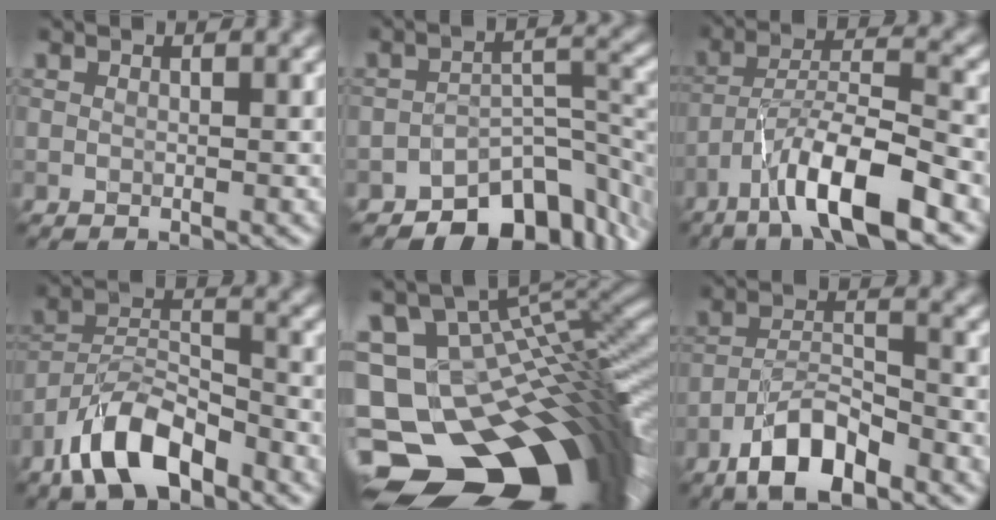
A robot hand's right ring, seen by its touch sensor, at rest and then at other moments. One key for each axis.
{"total": 8.8, "fx": -6.4, "fy": 4.3, "fz": 4.3, "tx": -0.035, "ty": -0.017, "tz": -0.102}
{"total": 9.0, "fx": -5.5, "fy": 1.9, "fz": 6.8, "tx": -0.112, "ty": 0.012, "tz": -0.099}
{"total": 7.3, "fx": -5.1, "fy": 2.8, "fz": 4.4, "tx": -0.074, "ty": 0.006, "tz": -0.102}
{"total": 18.1, "fx": -4.7, "fy": 11.4, "fz": 13.2, "tx": -0.204, "ty": -0.046, "tz": -0.039}
{"total": 6.5, "fx": -4.4, "fy": 2.3, "fz": 4.2, "tx": -0.069, "ty": 0.005, "tz": -0.082}